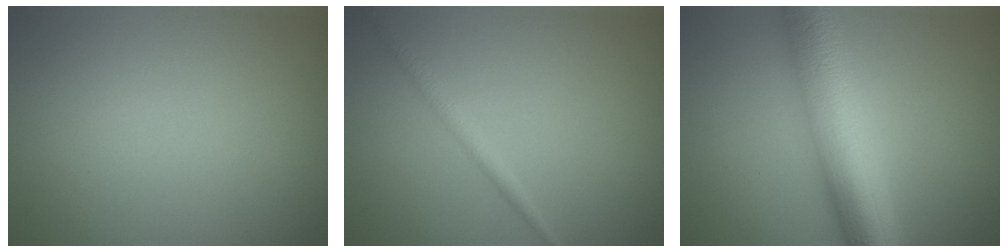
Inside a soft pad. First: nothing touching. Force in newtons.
{"total": 1.3, "press": 1.3, "slide": 0.1}
{"total": 9.6, "press": 9.6, "slide": 0.1}